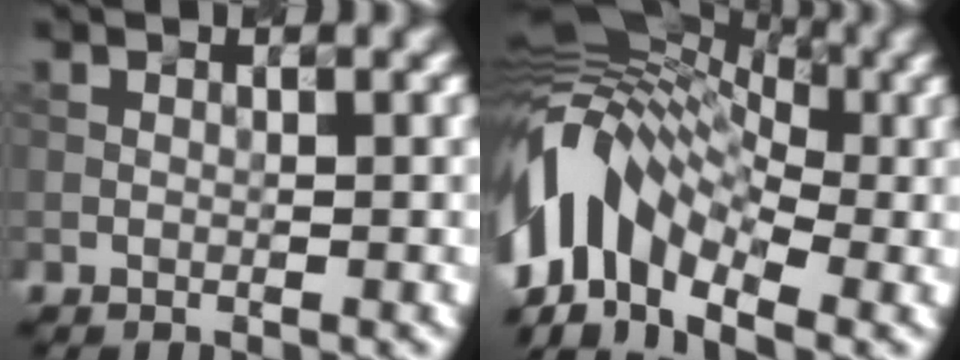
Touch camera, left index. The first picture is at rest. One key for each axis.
{"total": 12.3, "fx": -1.6, "fy": 7.6, "fz": 9.6, "tx": -0.186, "ty": 0.023, "tz": -0.052}